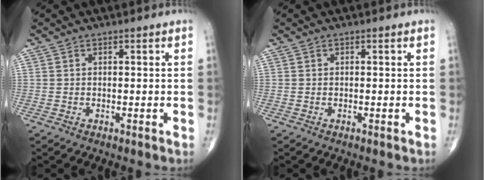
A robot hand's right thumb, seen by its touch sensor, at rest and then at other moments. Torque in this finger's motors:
{"motor_torque": [-0.04, 0.06, -0.03, -0.01, 0.02]}